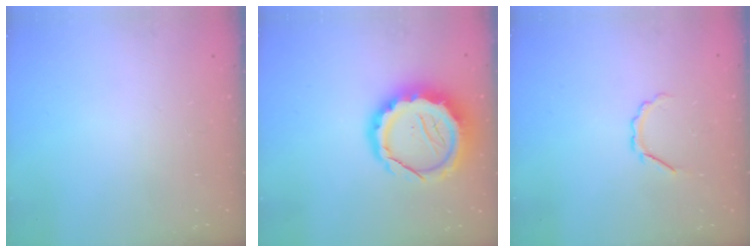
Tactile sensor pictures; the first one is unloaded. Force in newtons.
{"total": 15.1, "press": 14.7, "slide": 3.3}
{"total": 3.2, "press": 3.1, "slide": 0.7}